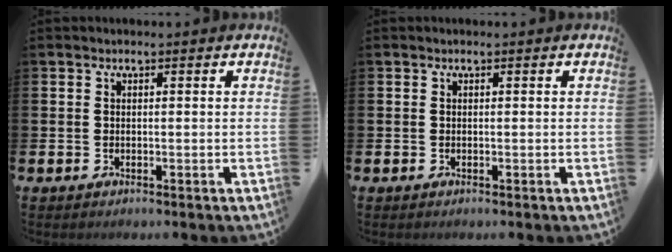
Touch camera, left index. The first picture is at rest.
{"total": 0.0}